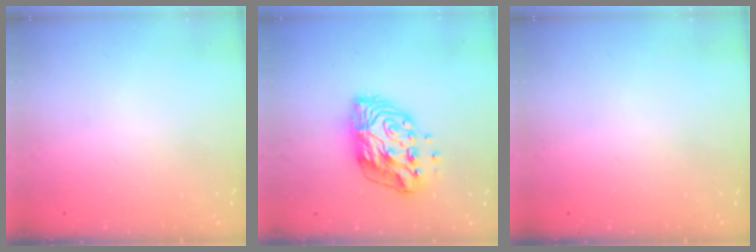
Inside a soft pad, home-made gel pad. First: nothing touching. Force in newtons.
{"total": 13.2, "press": 13.2, "slide": 1.1}
{"total": 0.0}